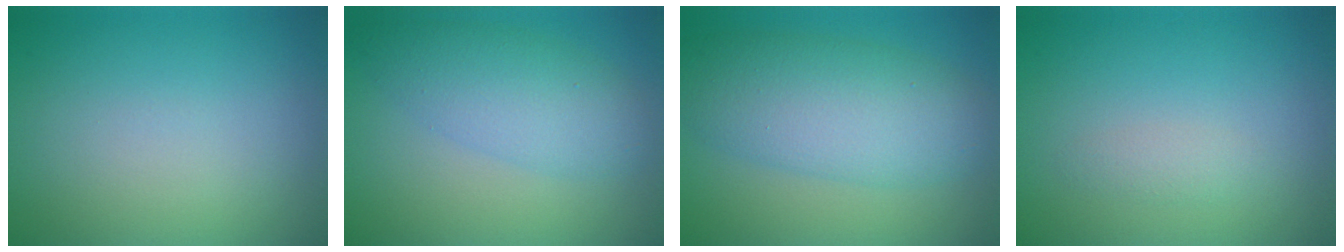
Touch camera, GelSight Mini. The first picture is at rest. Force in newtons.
{"total": 4.8, "press": 4.8, "slide": 0.0}
{"total": 7.3, "press": 7.3, "slide": 0.1}
{"total": 1.0, "press": 1.0, "slide": 0.1}